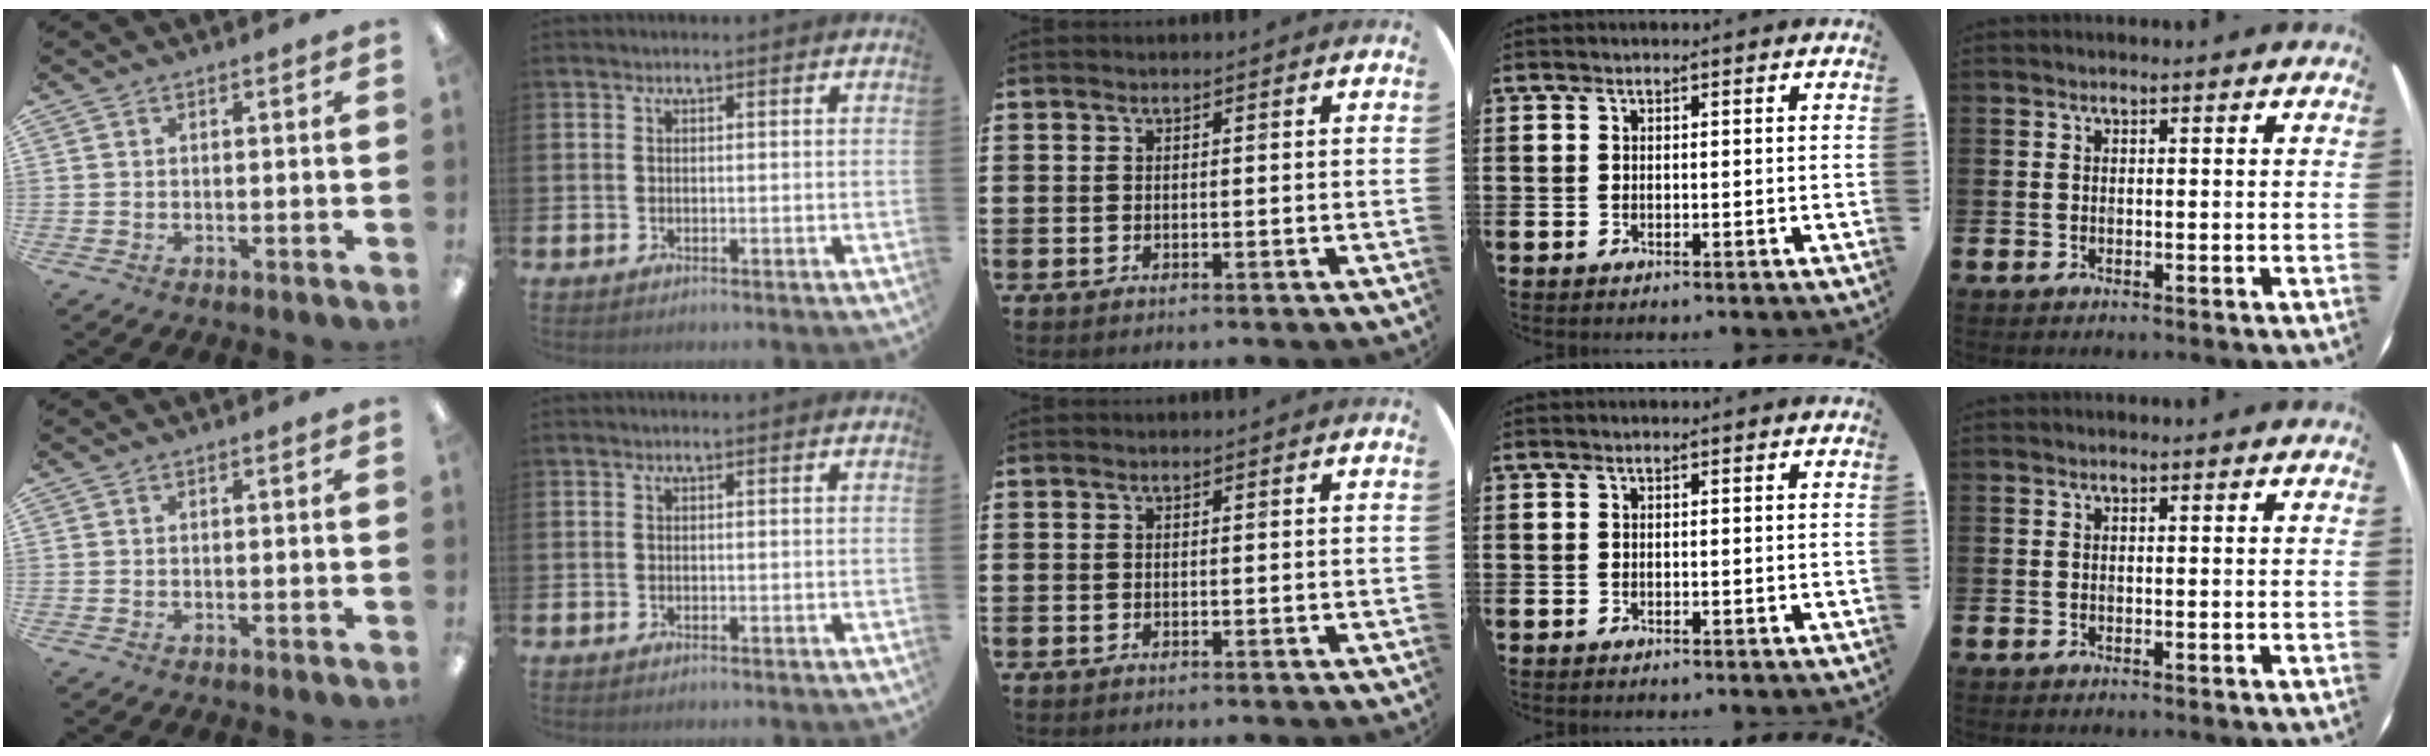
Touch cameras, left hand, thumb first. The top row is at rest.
{}